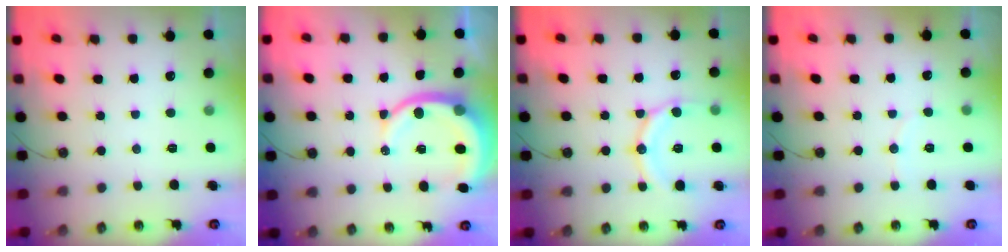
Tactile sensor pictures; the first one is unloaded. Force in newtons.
{"total": 10.6, "press": 10.5, "slide": 1.2}
{"total": 12.0, "press": 12.0, "slide": 1.1}
{"total": 3.1, "press": 3.1, "slide": 0.2}